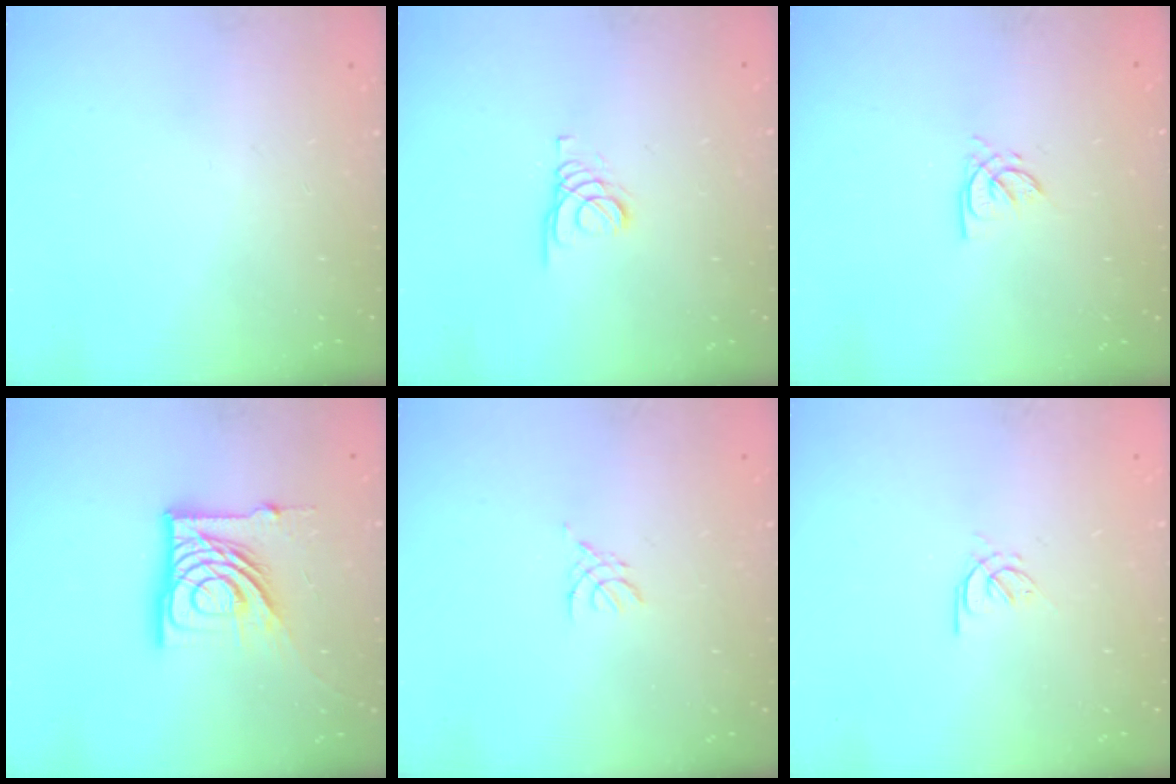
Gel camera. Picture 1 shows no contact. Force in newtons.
{"total": 1.8, "press": 1.8, "slide": 0.2}
{"total": 2.6, "press": 2.6, "slide": 0.2}
{"total": 16.2, "press": 16.2, "slide": 1.7}
{"total": 1.8, "press": 1.7, "slide": 0.4}
{"total": 2.6, "press": 2.5, "slide": 0.7}